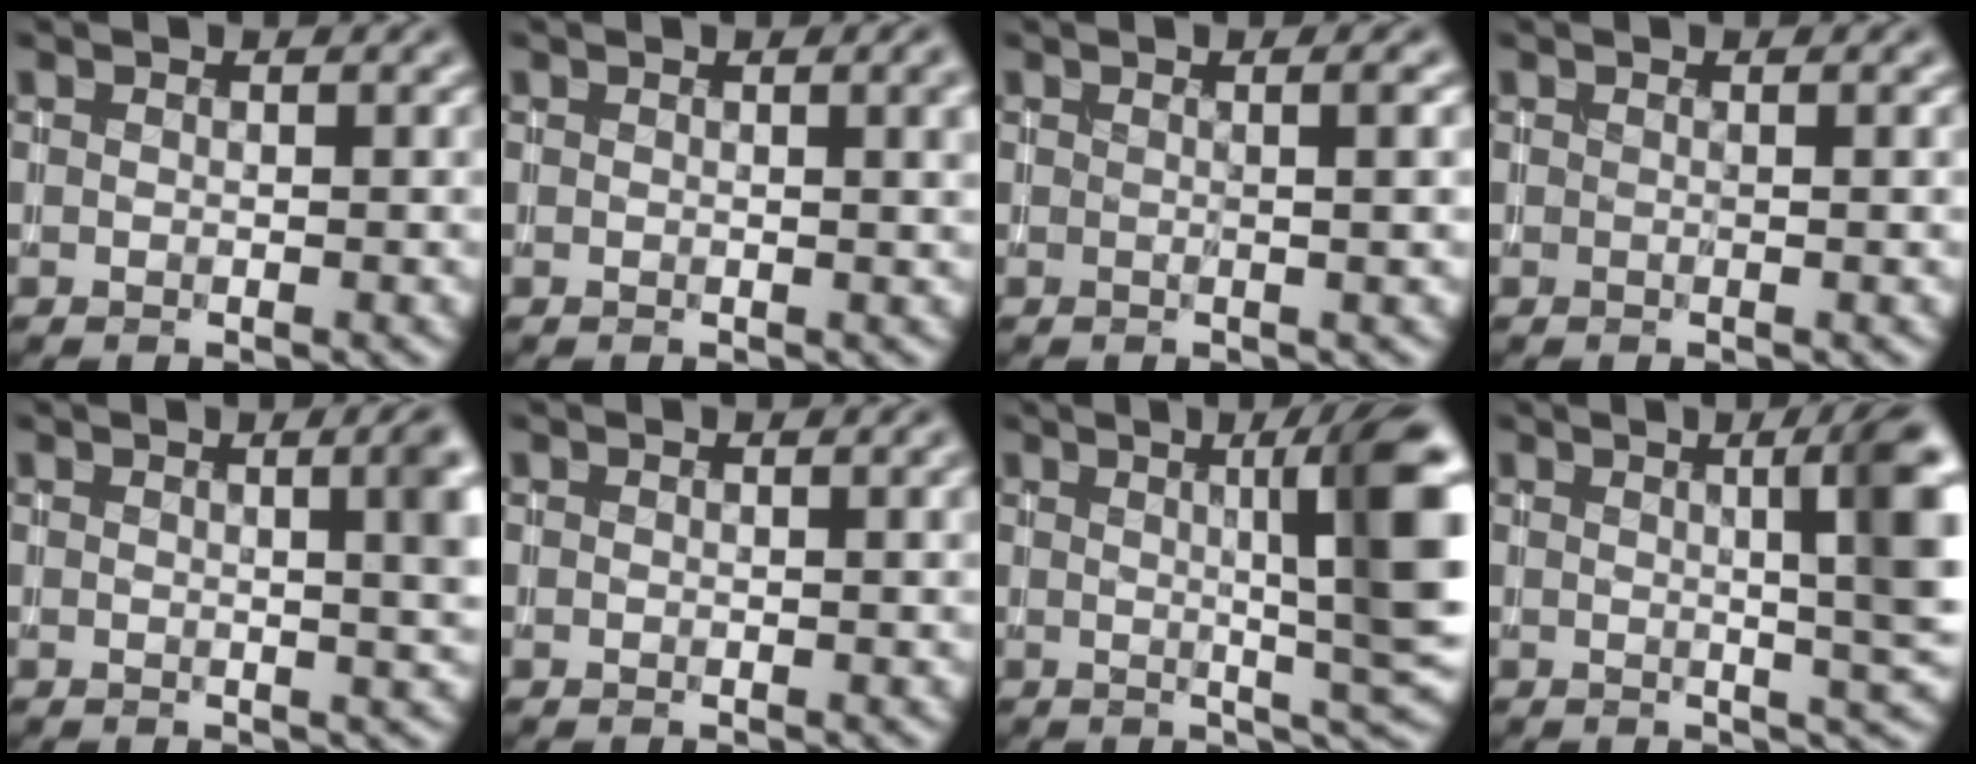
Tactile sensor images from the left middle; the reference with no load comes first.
{"total": 2.3, "force": [0.7, 0.7, 2.1], "torque": [-0.015, 0.007, 0.007]}
{"total": 2.3, "force": [0.4, 0.8, 2.1], "torque": [-0.017, 0.002, -0.007]}
{"total": 0.6, "force": [0.1, 0.1, 0.6], "torque": [-0.006, 0.001, -0.001]}
{"total": 5.4, "force": [1.1, 2.0, 4.9], "torque": [-0.025, 0.017, 0.006]}
{"total": 1.0, "force": [0.3, 0.2, 0.9], "torque": [-0.011, 0.004, 0.004]}
{"total": 9.8, "force": [1.8, 1.4, 9.5], "torque": [-0.115, 0.007, 0.026]}
{"total": 7.9, "force": [1.4, 1.6, 7.6], "torque": [-0.077, 0.010, 0.020]}